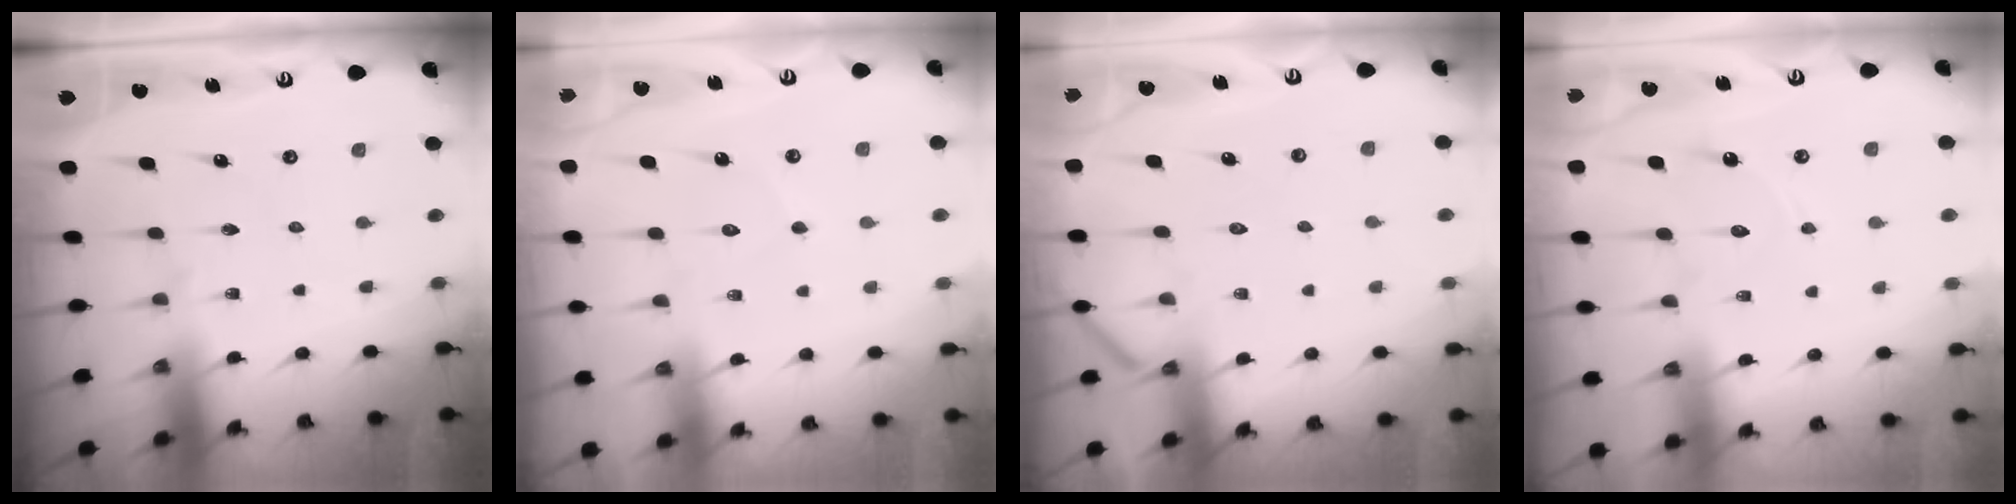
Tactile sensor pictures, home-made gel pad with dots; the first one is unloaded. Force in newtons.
{"total": 3.9, "press": 3.9, "slide": 0.3}
{"total": 5.3, "press": 5.2, "slide": 0.6}
{"total": 5.5, "press": 5.5, "slide": 0.6}